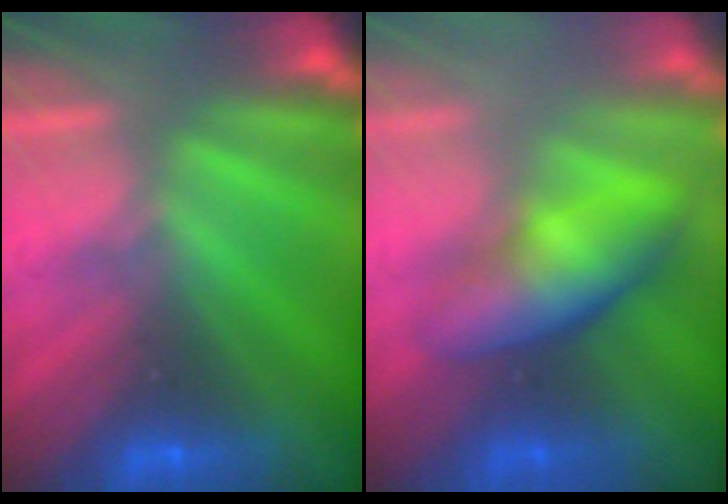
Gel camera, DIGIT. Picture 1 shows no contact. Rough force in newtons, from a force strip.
{"total": 3.7}